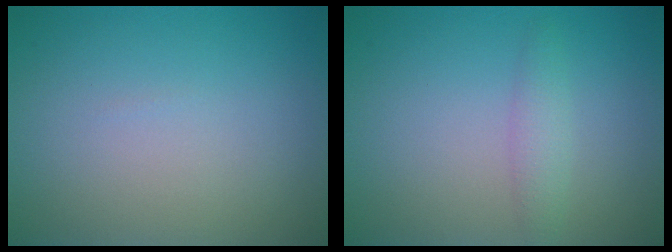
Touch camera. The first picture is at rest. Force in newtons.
{"total": 1.6, "press": 1.6, "slide": 0.1}